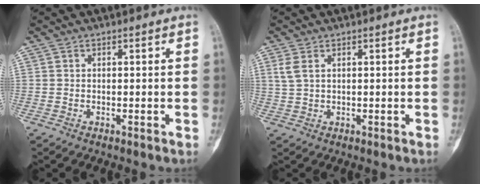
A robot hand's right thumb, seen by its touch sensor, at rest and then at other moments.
{"total": 2.8, "force": [1.2, 1.5, 2.1], "torque": [-0.053, 0.005, 0.034]}